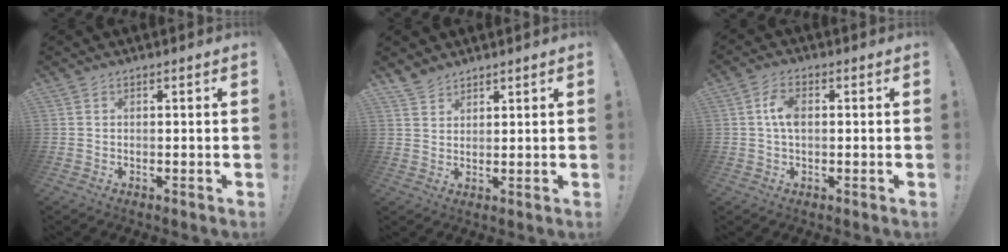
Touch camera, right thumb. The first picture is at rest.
{"total": 3.5, "force": [3.2, 1.5, 0.5], "torque": [-0.009, -0.021, 0.061]}
{"total": 5.7, "force": [0.4, 3.2, 4.7], "torque": [-0.080, 0.004, 0.004]}